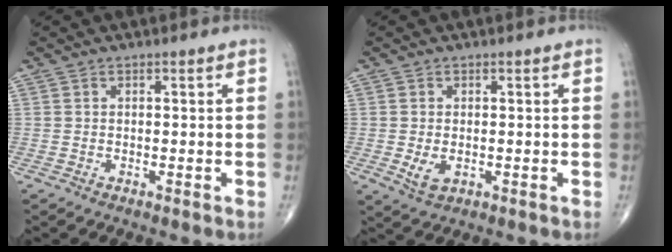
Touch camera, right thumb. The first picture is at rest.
{"total": 3.2, "force": [-0.5, 2.0, 2.5], "torque": [-0.046, -0.008, -0.002]}